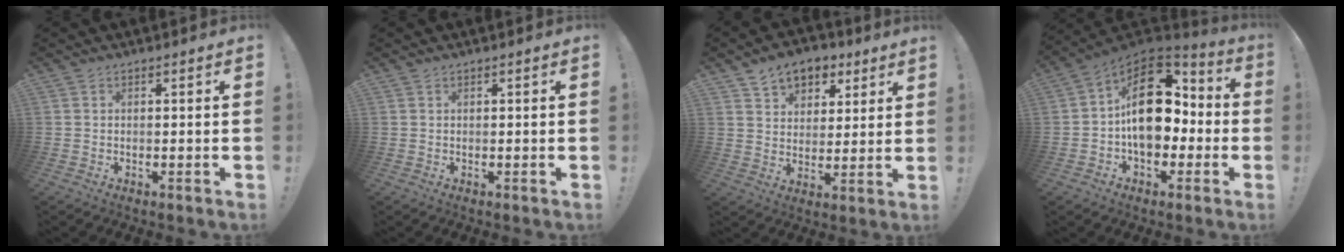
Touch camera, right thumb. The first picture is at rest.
{"total": 0.0}
{"total": 9.6, "force": [6.3, 6.3, 3.5], "torque": [-0.050, -0.035, 0.121]}
{"total": 20.7, "force": [1.8, 13.7, 15.5], "torque": [-0.233, 0.008, 0.041]}